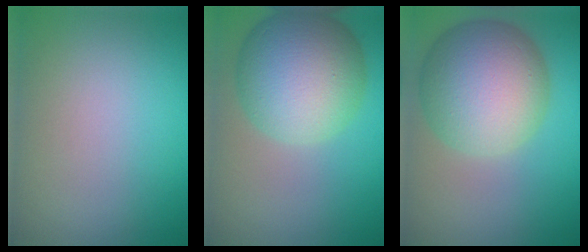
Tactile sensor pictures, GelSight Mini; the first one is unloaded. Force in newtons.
{"total": 10.5, "press": 10.5, "slide": 0.4}
{"total": 10.9, "press": 10.9, "slide": 0.5}